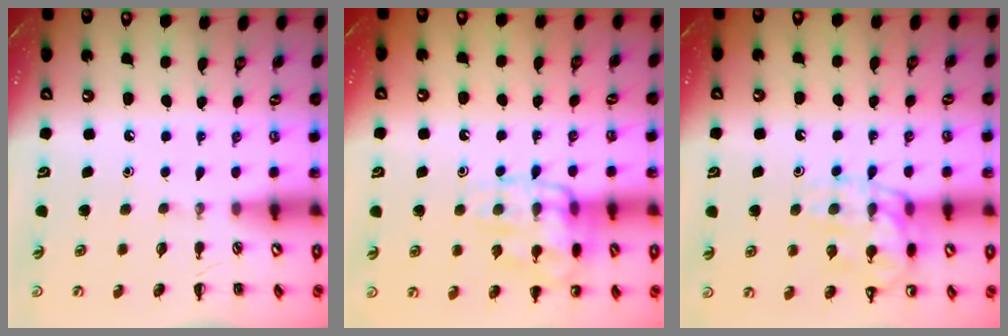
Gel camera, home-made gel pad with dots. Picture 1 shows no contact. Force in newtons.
{"total": 15.2, "press": 15.1, "slide": 0.5}
{"total": 14.2, "press": 14.1, "slide": 2.0}